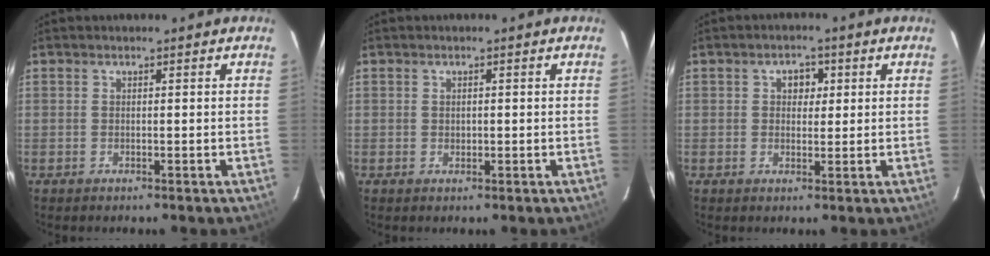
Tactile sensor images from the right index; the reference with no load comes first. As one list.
[{"total": 0.9, "force": [0.1, 0.7, 0.5], "torque": [-0.006, 0.004, 0.003]}, {"total": 3.1, "force": [0.8, 2.6, 1.6], "torque": [-0.019, 0.012, 0.012]}]